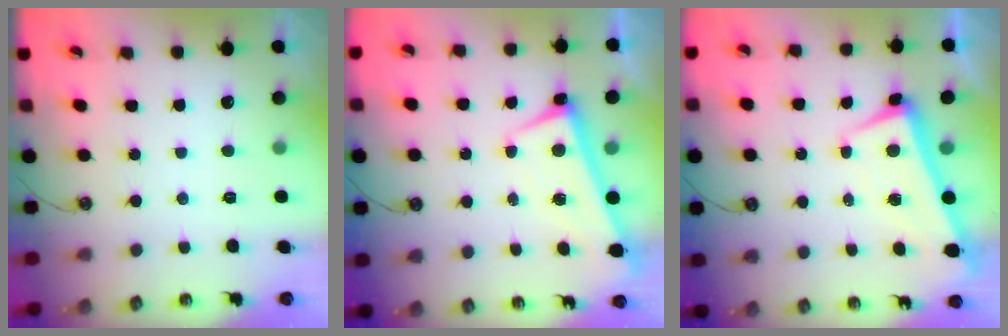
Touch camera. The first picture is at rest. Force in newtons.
{"total": 1.2, "press": 0.9, "slide": 0.9}
{"total": 2.0, "press": 1.9, "slide": 0.7}